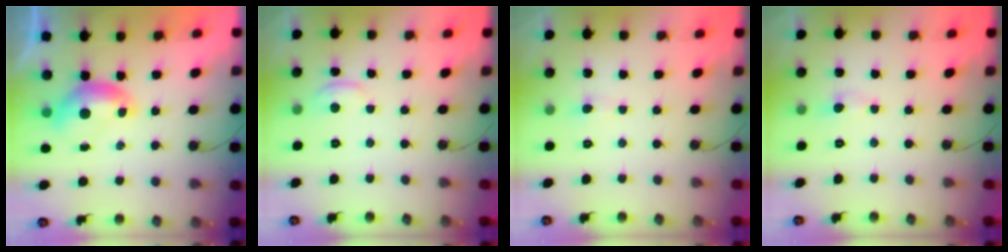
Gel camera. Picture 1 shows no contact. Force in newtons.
{"total": 1.8, "press": 1.7, "slide": 0.5}
{"total": 0.7, "press": 0.5, "slide": 0.5}
{"total": 0.0}